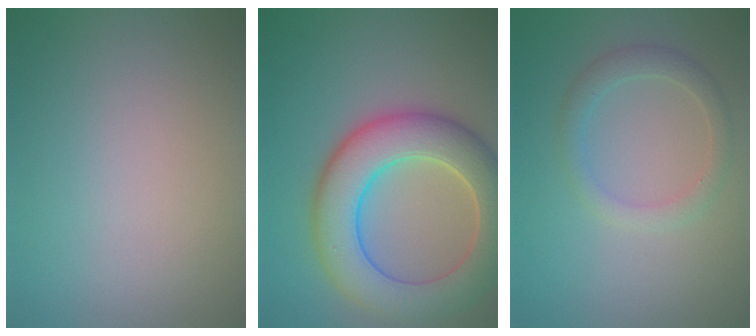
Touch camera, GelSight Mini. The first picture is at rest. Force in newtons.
{"total": 9.6, "press": 9.6, "slide": 0.6}
{"total": 2.3, "press": 2.3, "slide": 0.1}